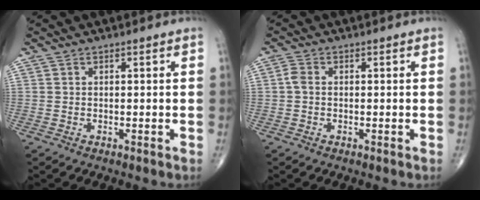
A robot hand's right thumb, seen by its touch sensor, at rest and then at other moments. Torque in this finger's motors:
{"motor_torque": [-0.25, 0.10, 0.19, 0.06, 0.01]}